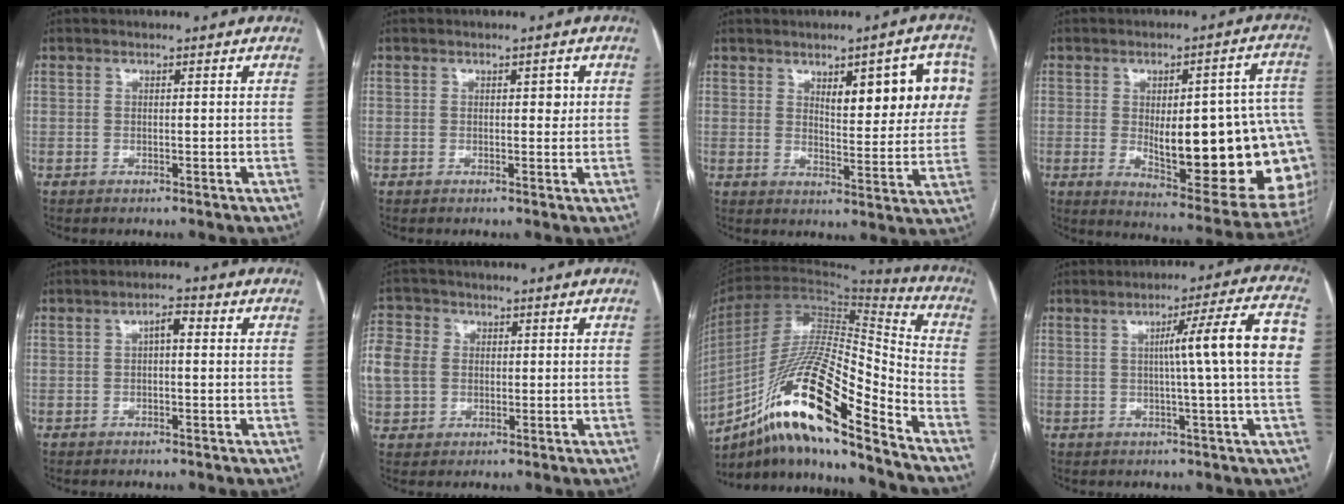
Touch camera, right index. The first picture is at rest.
{"total": 1.6, "force": [0.4, 0.9, 1.3], "torque": [-0.017, 0.004, 0.004]}
{"total": 11.8, "force": [4.4, 3.6, 10.4], "torque": [-0.127, 0.014, 0.060]}
{"total": 25.4, "force": [-2.8, 7.2, 24.2], "torque": [-0.228, 0.014, -0.008]}
{"total": 2.5, "force": [0.3, 0.9, 2.3], "torque": [-0.040, 0.013, 0.004]}
{"total": 24.0, "force": [3.1, 21.4, 10.3], "torque": [-0.367, 0.088, 0.073]}
{"total": 21.5, "force": [-13.0, 2.4, 17.0], "torque": [-0.323, -0.012, -0.234]}
{"total": 11.3, "force": [1.0, -1.5, 11.1], "torque": [-0.158, 0.012, 0.009]}